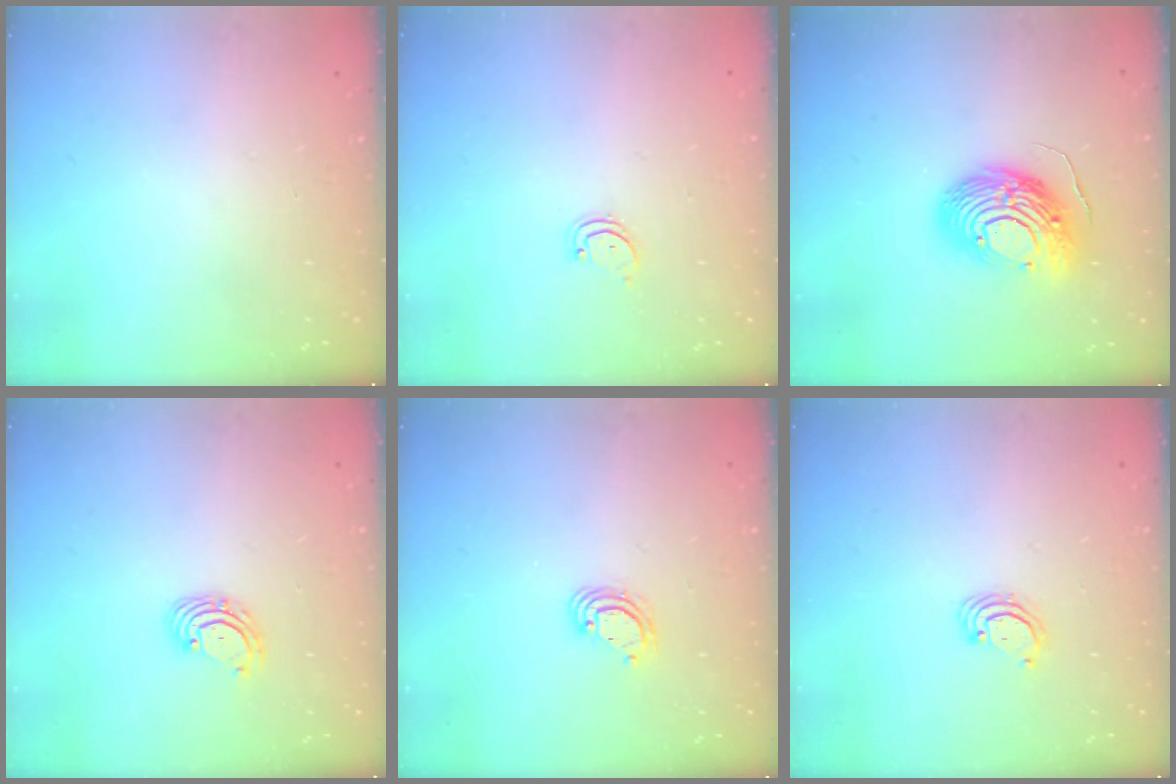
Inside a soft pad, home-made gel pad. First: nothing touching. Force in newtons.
{"total": 2.3, "press": 2.3, "slide": 0.1}
{"total": 13.7, "press": 13.5, "slide": 2.3}
{"total": 3.3, "press": 3.2, "slide": 0.5}
{"total": 4.6, "press": 4.6, "slide": 0.2}
{"total": 2.5, "press": 2.5, "slide": 0.2}